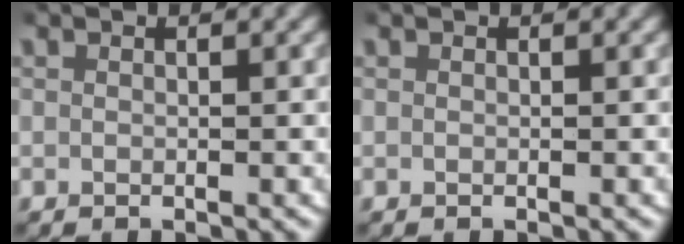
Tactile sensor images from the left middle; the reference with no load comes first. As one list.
[{"total": 0.0}]